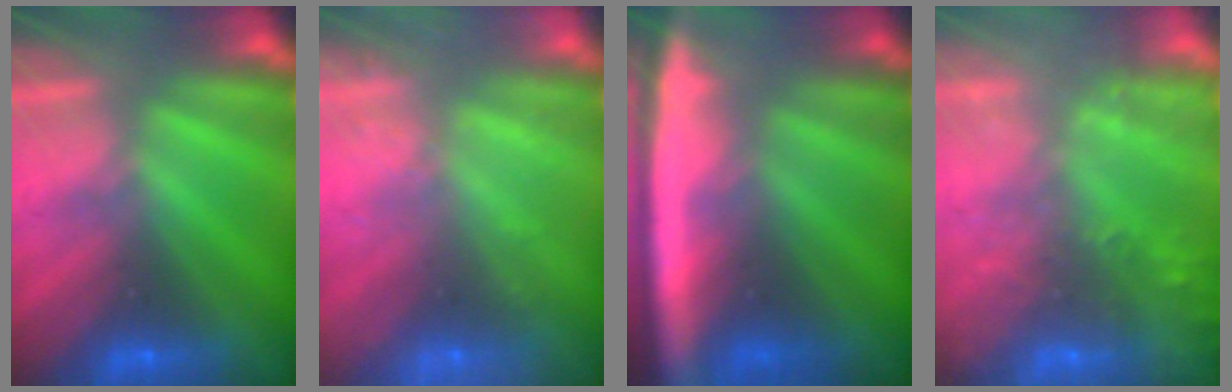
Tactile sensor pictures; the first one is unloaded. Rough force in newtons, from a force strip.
{"total": 9.4}
{"total": 6.7}
{"total": 8.7}